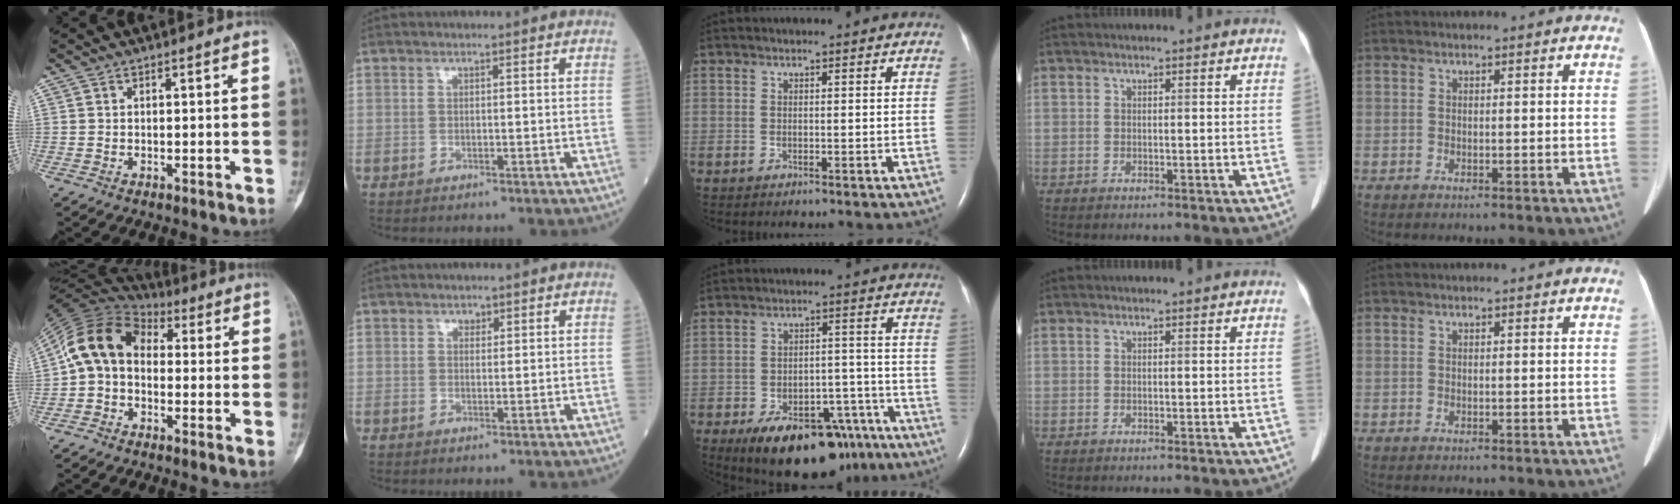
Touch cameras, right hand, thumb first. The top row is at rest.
{"thumb": {"total": 11.7, "force": [0.1, 8.6, 7.9], "torque": [-0.137, 0.036, -0.016]}, "index": {"total": 1.1, "force": [0.7, 0.7, 0.4], "torque": [-0.002, -0.004, 0.008]}, "middle": {"total": 17.7, "force": [-12.6, 8.3, 9.3], "torque": [-0.113, 0.024, -0.175]}}